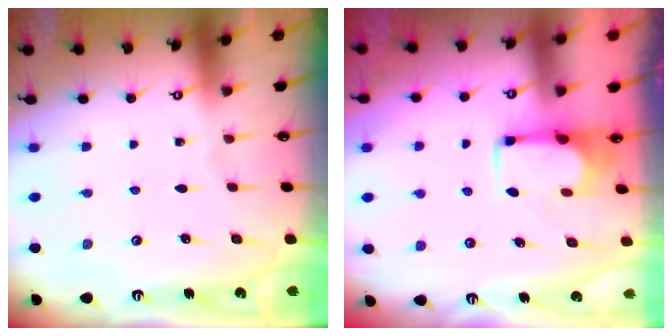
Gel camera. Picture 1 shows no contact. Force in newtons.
{"total": 1.8, "press": 1.7, "slide": 0.5}